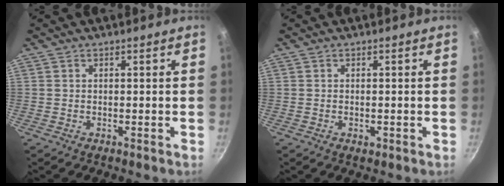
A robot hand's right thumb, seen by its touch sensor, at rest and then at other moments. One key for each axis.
{"total": 1.1, "fx": -0.4, "fy": 0.6, "fz": 0.8, "tx": -0.011, "ty": 0.000, "tz": -0.007}